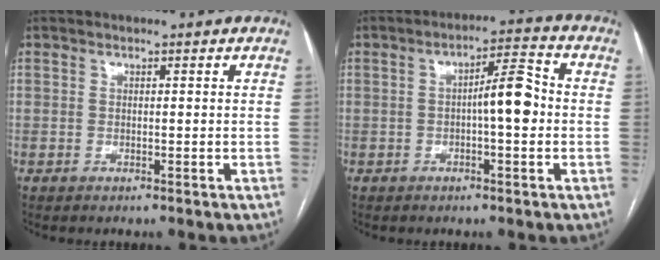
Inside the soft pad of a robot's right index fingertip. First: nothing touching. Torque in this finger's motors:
{"motor_torque": [0.77, -0.02, 0.29, 0.04]}